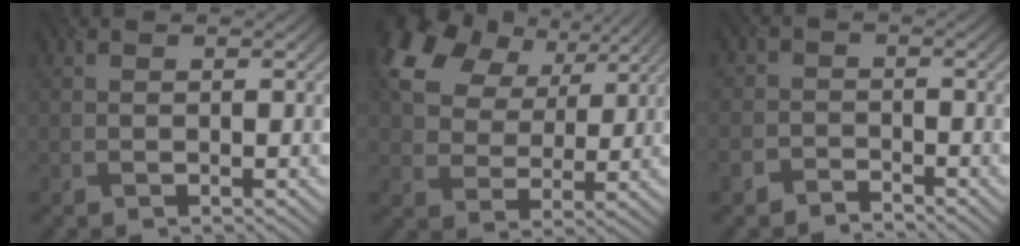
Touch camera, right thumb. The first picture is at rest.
{"total": 13.8, "force": [7.1, 8.9, 7.8], "torque": [-0.187, 0.024, 0.127]}
{"total": 3.2, "force": [-2.6, 1.9, 0.2], "torque": [-0.006, -0.003, -0.063]}